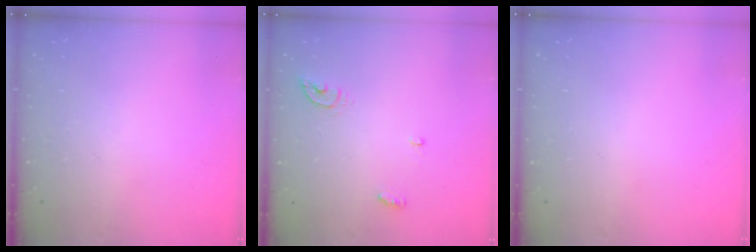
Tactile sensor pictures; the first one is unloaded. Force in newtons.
{"total": 4.8, "press": 4.8, "slide": 0.4}
{"total": 0.0}